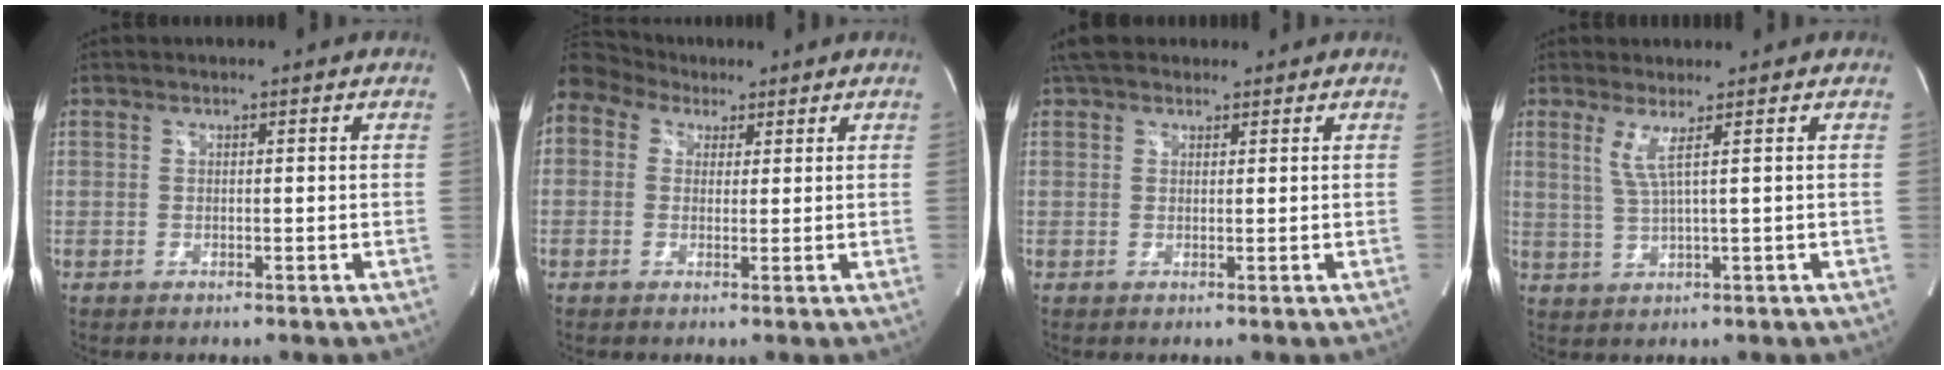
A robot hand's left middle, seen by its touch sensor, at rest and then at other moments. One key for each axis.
{"total": 14.1, "fx": 8.1, "fy": 10.1, "fz": 5.6, "tx": -0.171, "ty": 0.084, "tz": 0.154}
{"total": 5.1, "fx": 4.1, "fy": 2.4, "fz": 1.7, "tx": -0.026, "ty": 0.032, "tz": 0.071}
{"total": 3.3, "fx": 1.4, "fy": -0.9, "fz": 2.9, "tx": -0.065, "ty": -0.008, "tz": 0.034}